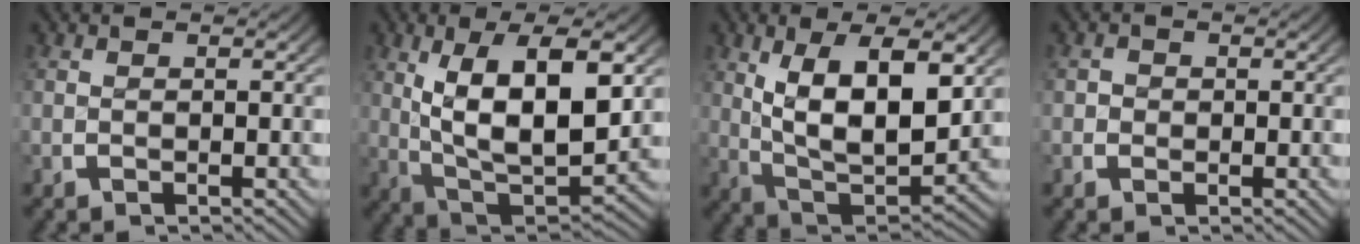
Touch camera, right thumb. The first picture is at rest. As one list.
[{"total": 13.4, "force": [-0.7, 7.6, 11.0], "torque": [-0.220, -0.050, 0.016]}, {"total": 12.0, "force": [-0.2, 6.9, 9.9], "torque": [-0.197, -0.043, 0.019]}, {"total": 1.2, "force": [-0.2, 1.1, 0.1], "torque": [0.001, -0.005, -0.007]}]